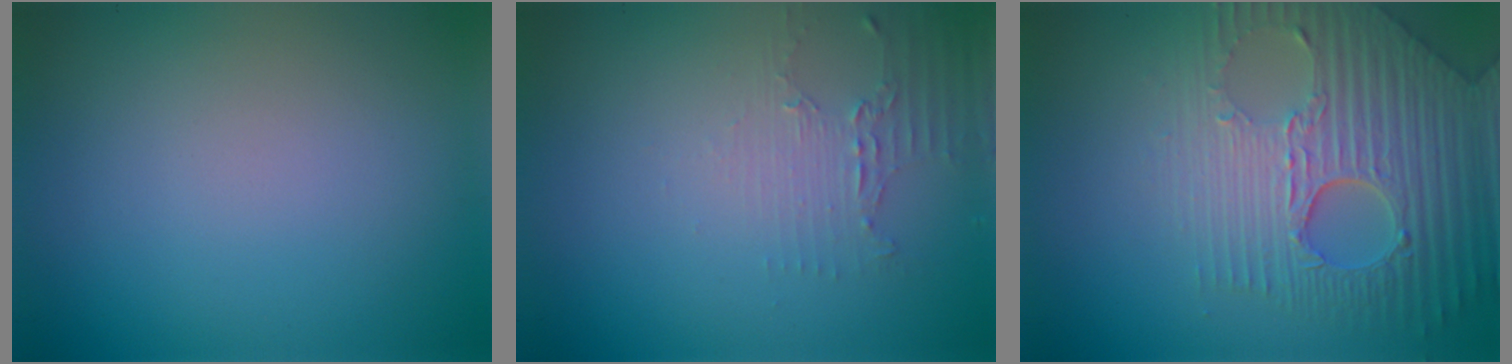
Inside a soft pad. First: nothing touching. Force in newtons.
{"total": 2.2, "press": 1.5, "slide": 1.5}
{"total": 8.2, "press": 5.7, "slide": 5.9}